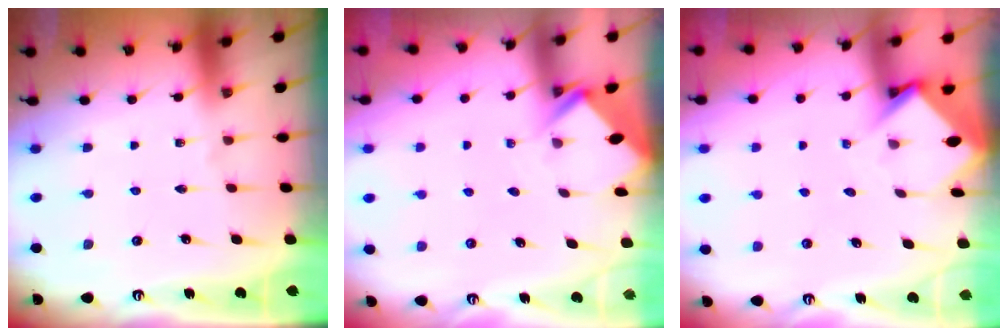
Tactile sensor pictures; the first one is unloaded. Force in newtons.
{"total": 2.8, "press": 2.8, "slide": 0.2}
{"total": 3.8, "press": 3.8, "slide": 0.2}